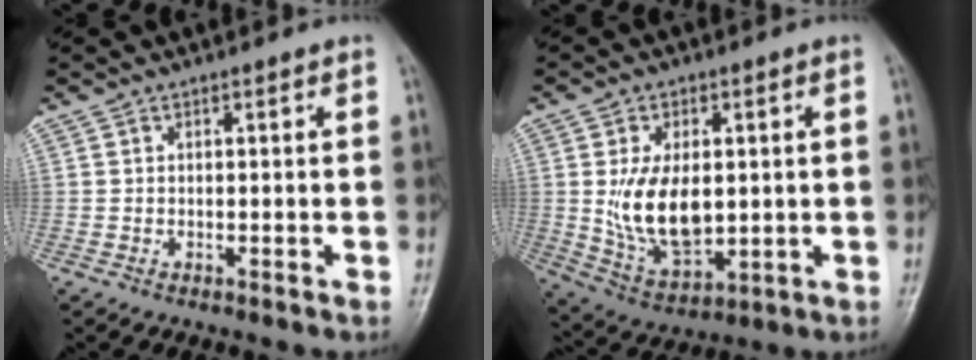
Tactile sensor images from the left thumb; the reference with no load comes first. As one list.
[{"total": 13.2, "force": [0.6, 7.7, 10.7], "torque": [-0.175, -0.013, 0.027]}]